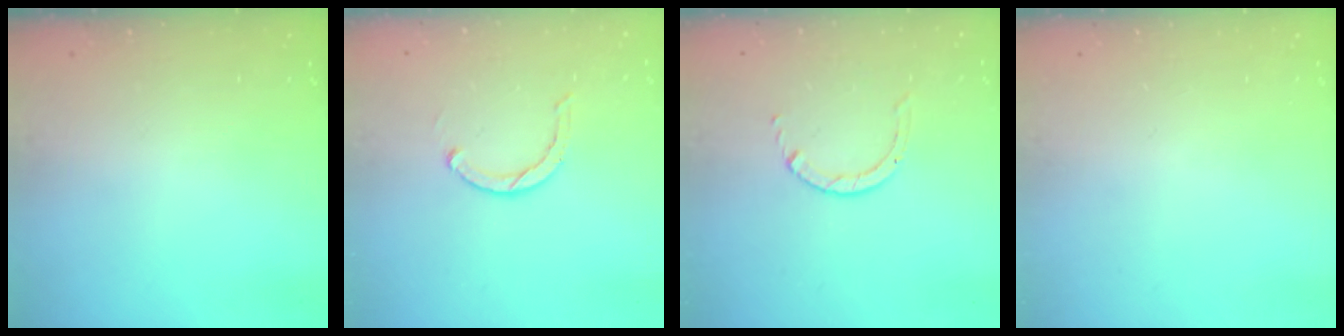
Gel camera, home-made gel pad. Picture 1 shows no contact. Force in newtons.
{"total": 3.6, "press": 3.6, "slide": 0.6}
{"total": 1.4, "press": 1.4, "slide": 0.1}
{"total": 0.0}